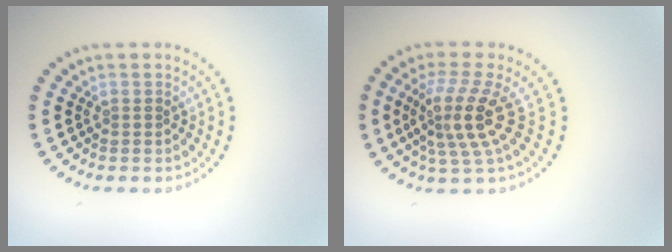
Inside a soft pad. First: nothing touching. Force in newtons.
{"total": 4.1, "press": 3.0, "slide": 2.8}